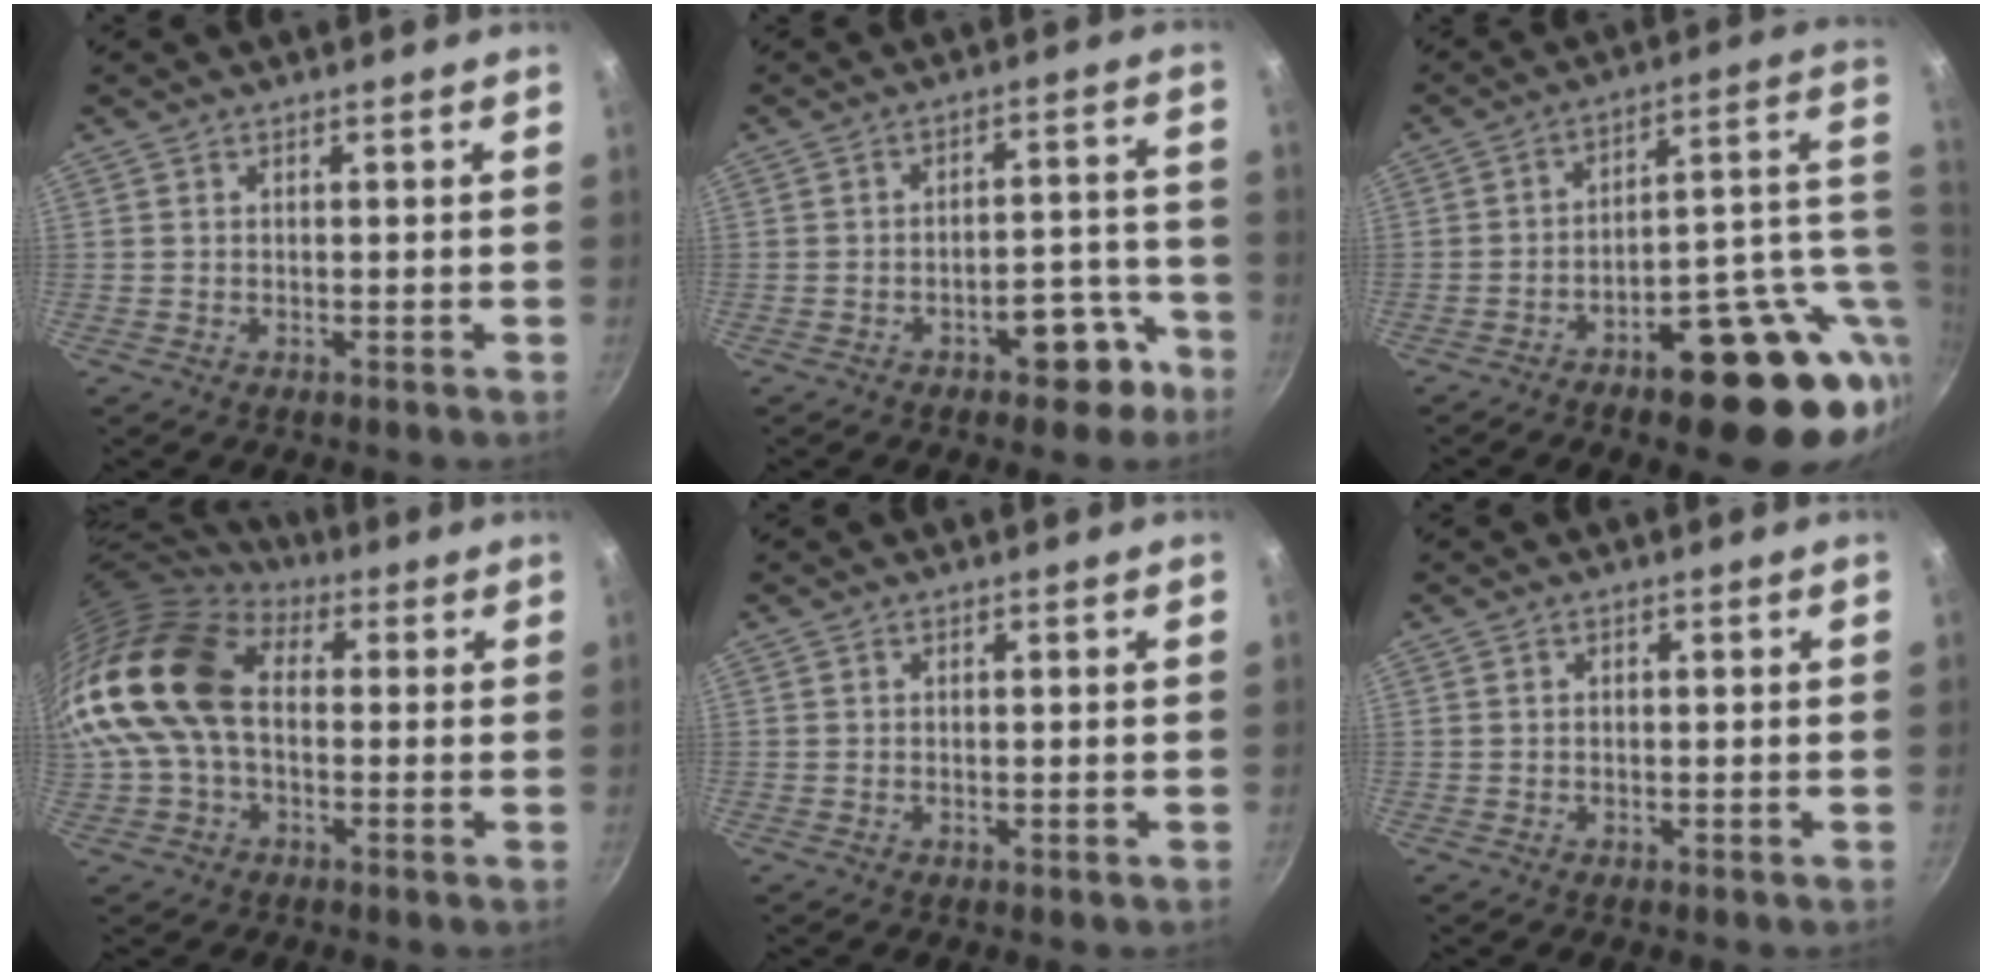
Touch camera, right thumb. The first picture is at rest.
{"total": 8.8, "force": [-5.0, 4.5, 5.6], "torque": [-0.034, 0.057, -0.053]}
{"total": 23.5, "force": [-5.0, 10.8, 20.3], "torque": [-0.213, 0.017, -0.054]}
{"total": 15.7, "force": [0.7, 10.6, 11.6], "torque": [-0.213, 0.027, 0.000]}
{"total": 0.0}
{"total": 0.0}